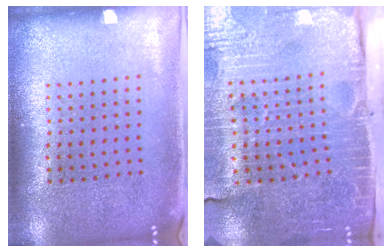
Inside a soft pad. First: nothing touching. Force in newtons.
{"total": 3.9, "press": 3.6, "slide": 1.4}